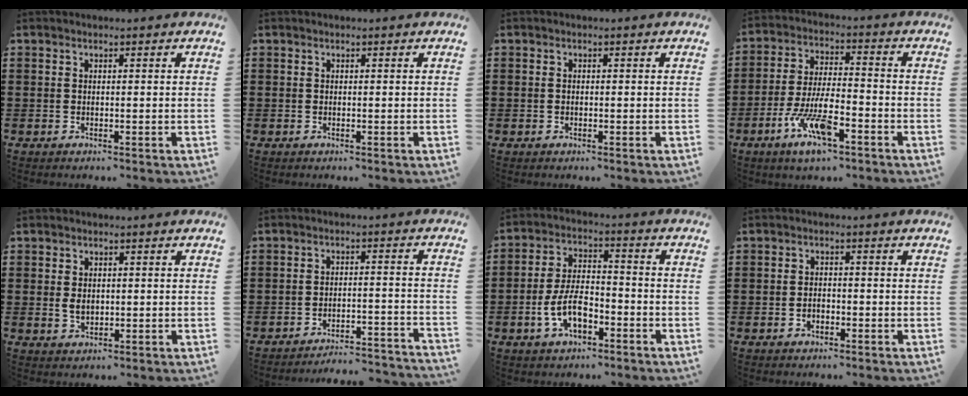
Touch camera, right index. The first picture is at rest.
{"total": 0.0}
{"total": 0.0}
{"total": 10.4, "force": [-5.2, 3.2, 8.4], "torque": [-0.183, -0.002, -0.098]}
{"total": 2.0, "force": [0.2, 1.4, 1.4], "torque": [-0.029, 0.007, 0.004]}
{"total": 4.1, "force": [-3.9, 0.0, 1.0], "torque": [-0.022, -0.003, -0.083]}
{"total": 7.6, "force": [-3.0, 3.8, 5.8], "torque": [-0.132, 0.002, -0.062]}
{"total": 1.5, "force": [-0.8, 1.0, 0.9], "torque": [-0.020, 0.000, -0.016]}